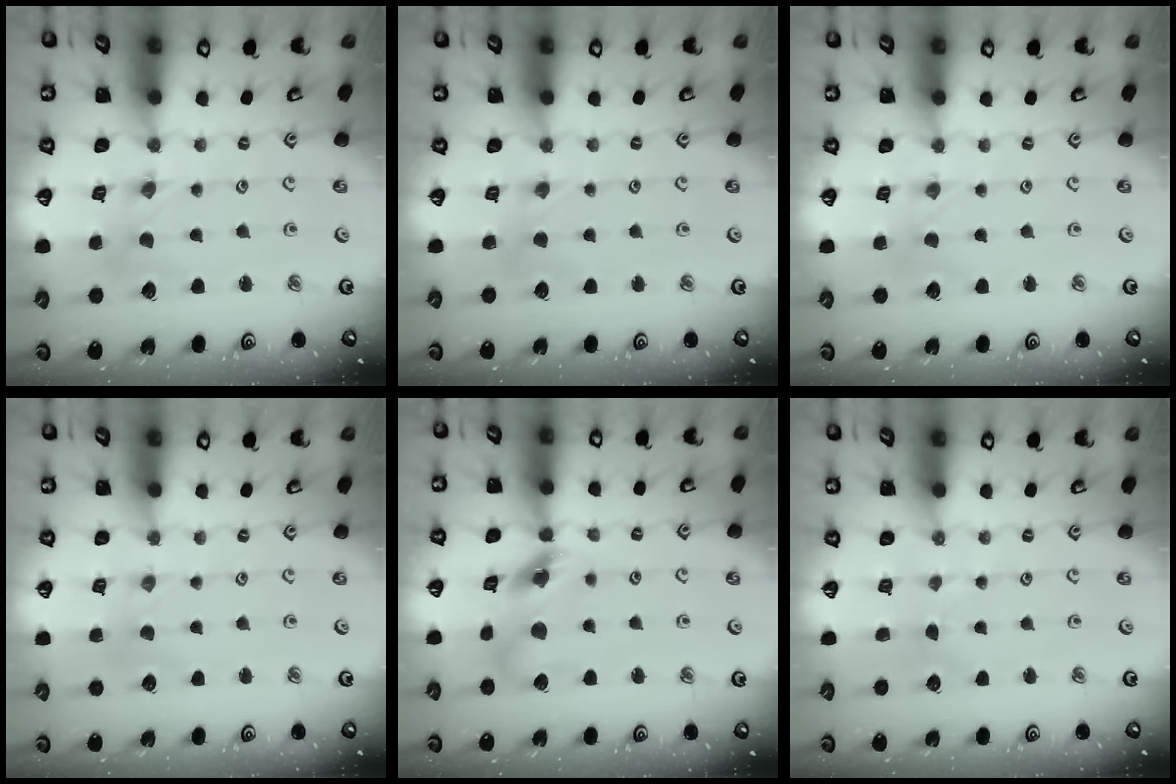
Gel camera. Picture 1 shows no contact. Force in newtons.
{"total": 2.0, "press": 2.0, "slide": 0.4}
{"total": 0.0}
{"total": 0.0}
{"total": 11.7, "press": 11.6, "slide": 1.5}
{"total": 1.2, "press": 1.2, "slide": 0.2}